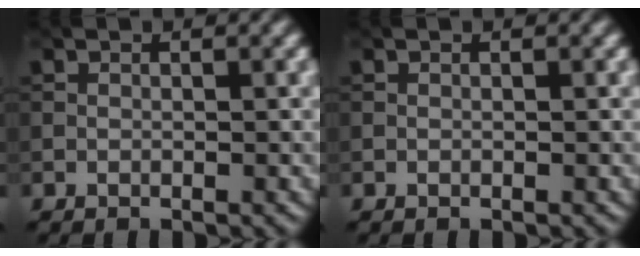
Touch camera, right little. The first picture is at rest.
{"total": 0.0}